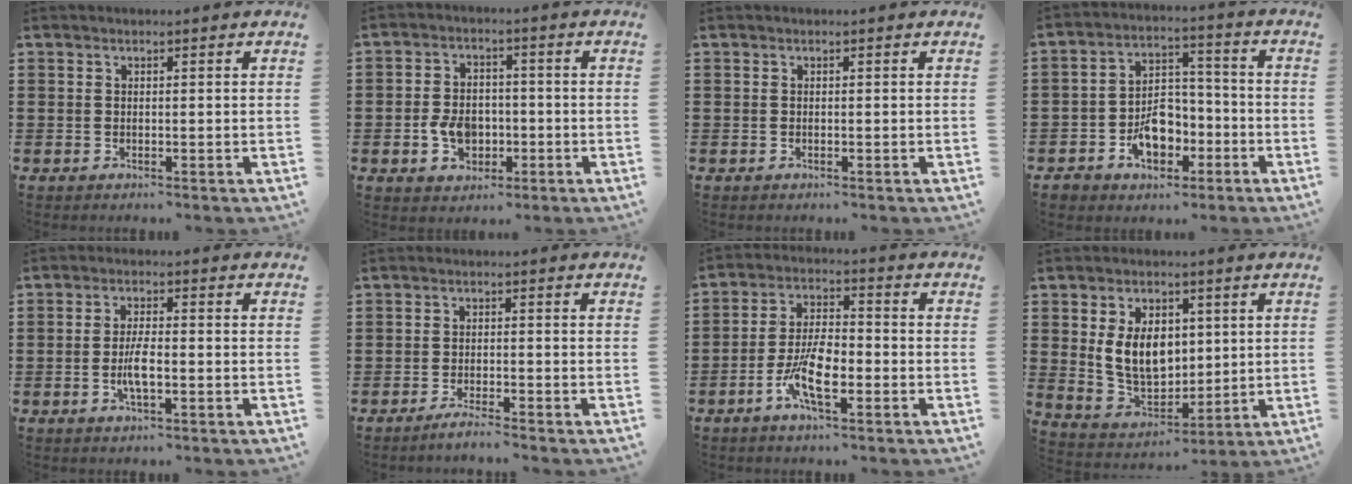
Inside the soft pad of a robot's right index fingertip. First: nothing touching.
{"total": 5.5, "force": [-1.5, 4.1, 3.3], "torque": [-0.081, 0.005, -0.031]}
{"total": 0.0}
{"total": 7.8, "force": [-3.2, 5.6, 4.3], "torque": [-0.071, 0.021, -0.055]}
{"total": 4.3, "force": [-1.2, 1.1, 3.9], "torque": [-0.090, -0.004, -0.028]}
{"total": 2.1, "force": [-2.0, -0.1, 0.6], "torque": [-0.012, 0.001, -0.038]}
{"total": 8.1, "force": [-3.3, 3.0, 6.8], "torque": [-0.149, -0.007, -0.066]}
{"total": 9.3, "force": [1.6, 6.5, 6.5], "torque": [-0.136, 0.009, 0.027]}